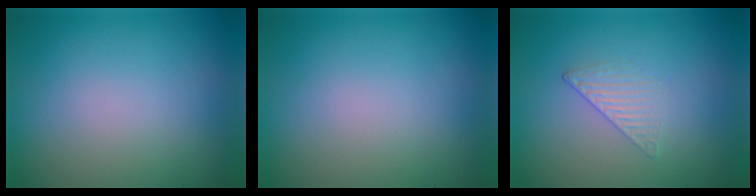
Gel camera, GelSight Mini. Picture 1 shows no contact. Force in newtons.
{"total": 0.0}
{"total": 1.3, "press": 0.4, "slide": 1.2}